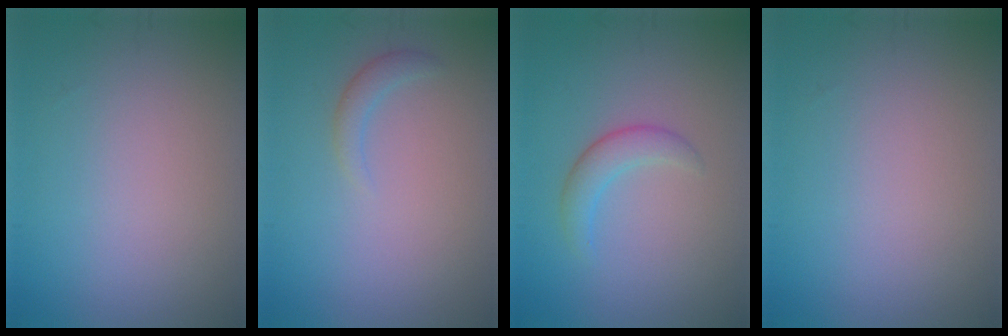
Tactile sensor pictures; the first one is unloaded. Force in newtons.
{"total": 1.3, "press": 1.3, "slide": 0.1}
{"total": 2.2, "press": 2.2, "slide": 0.2}
{"total": 0.0}